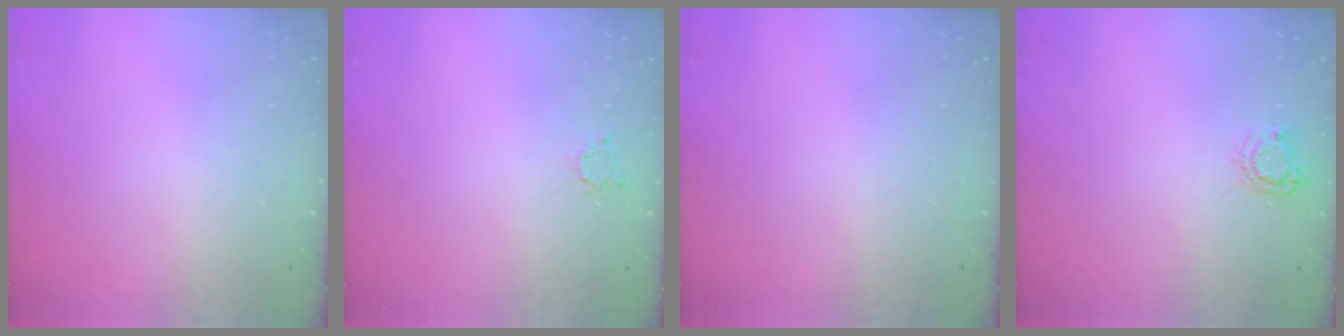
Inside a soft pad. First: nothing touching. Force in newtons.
{"total": 2.4, "press": 2.4, "slide": 0.3}
{"total": 0.0}
{"total": 5.0, "press": 5.0, "slide": 0.6}